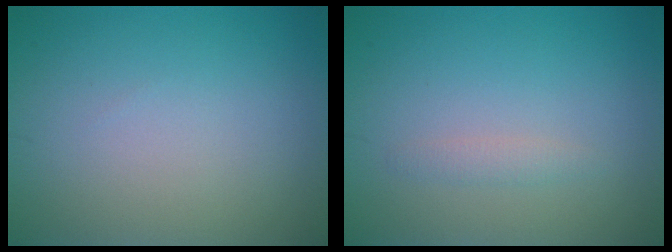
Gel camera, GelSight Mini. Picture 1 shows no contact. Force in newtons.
{"total": 0.9, "press": 0.9, "slide": 0.1}